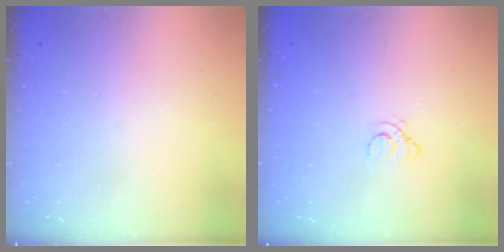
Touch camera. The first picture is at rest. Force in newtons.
{"total": 1.2, "press": 1.2, "slide": 0.1}